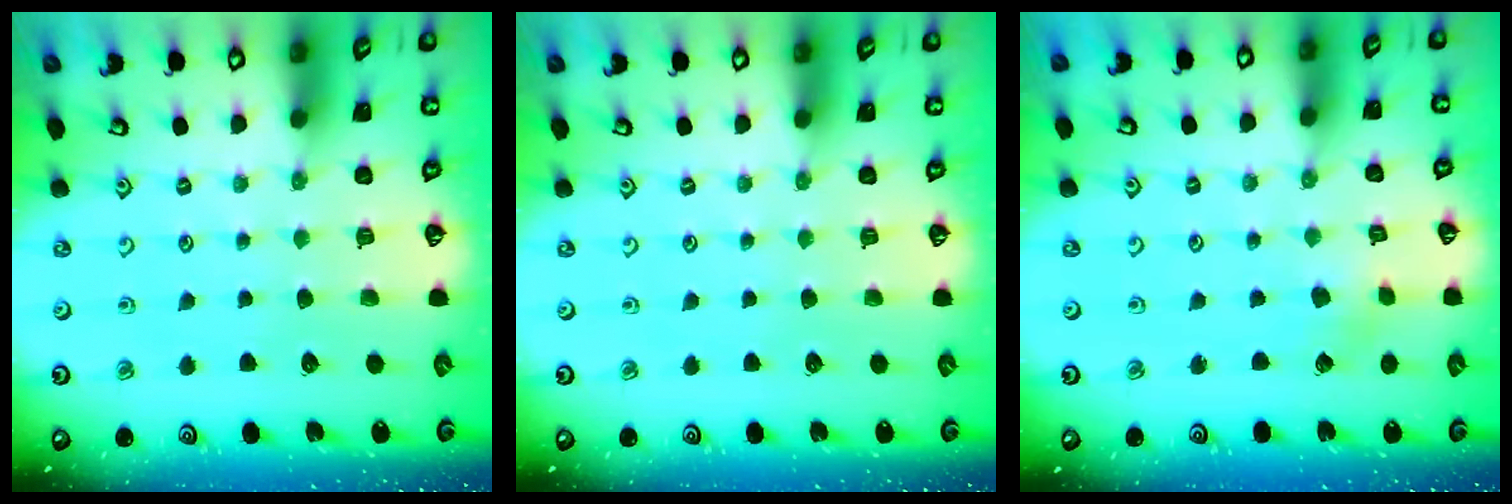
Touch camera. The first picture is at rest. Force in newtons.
{"total": 0.0}
{"total": 2.1, "press": 2.1, "slide": 0.2}